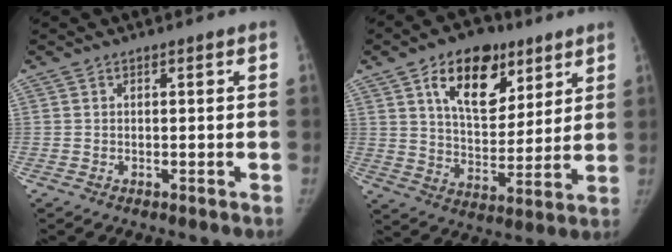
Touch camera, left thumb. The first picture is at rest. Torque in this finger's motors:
{"motor_torque": [0.19, 0.32, 0.55, 0.25, 0.09]}